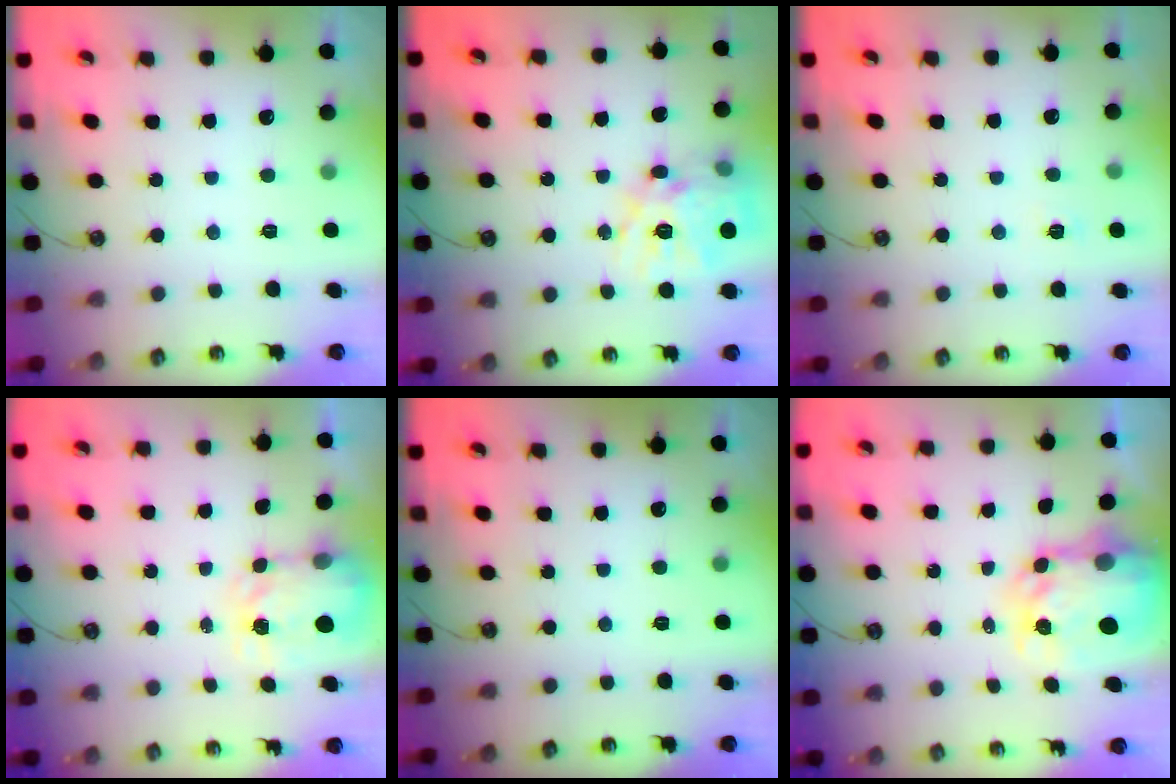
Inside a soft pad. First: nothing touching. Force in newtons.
{"total": 18.0, "press": 17.9, "slide": 1.7}
{"total": 2.6, "press": 2.6, "slide": 0.2}
{"total": 3.8, "press": 3.8, "slide": 0.6}
{"total": 0.0}
{"total": 7.7, "press": 7.7, "slide": 0.7}